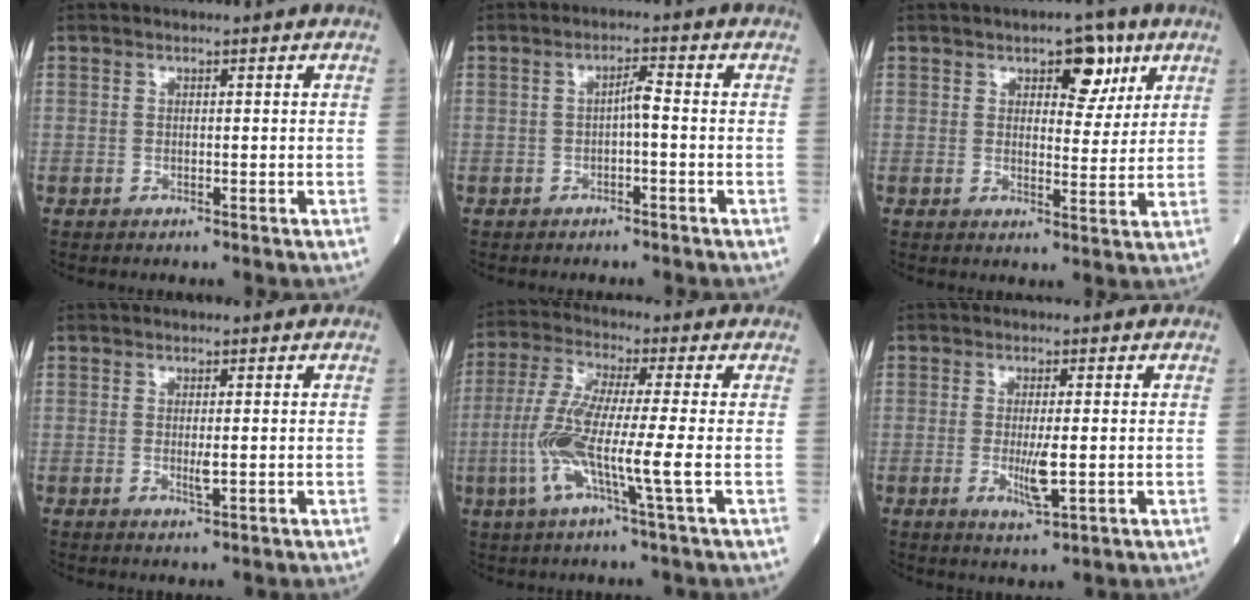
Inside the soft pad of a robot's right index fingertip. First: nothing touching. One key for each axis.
{"total": 2.2, "fx": -0.5, "fy": 0.2, "fz": 2.1, "tx": -0.033, "ty": 0.005, "tz": -0.010}
{"total": 5.9, "fx": 3.2, "fy": 2.8, "fz": 4.1, "tx": -0.049, "ty": 0.004, "tz": 0.042}
{"total": 1.5, "fx": -0.2, "fy": 0.1, "fz": 1.5, "tx": -0.030, "ty": -0.004, "tz": -0.003}
{"total": 9.3, "fx": -2.1, "fy": -0.3, "fz": 9.0, "tx": -0.188, "ty": -0.006, "tz": -0.049}
{"total": 4.3, "fx": -0.7, "fy": 0.6, "fz": 4.2, "tx": -0.081, "ty": -0.008, "tz": -0.010}